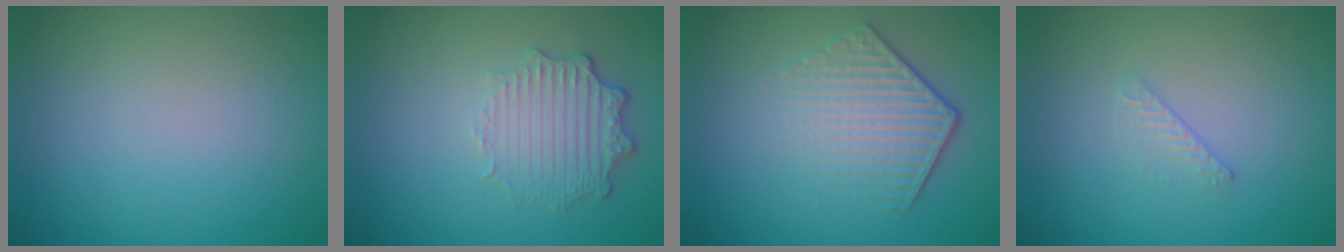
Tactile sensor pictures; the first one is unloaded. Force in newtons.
{"total": 3.5, "press": 2.8, "slide": 2.1}
{"total": 4.3, "press": 3.0, "slide": 3.1}
{"total": 0.6, "press": 0.3, "slide": 0.5}